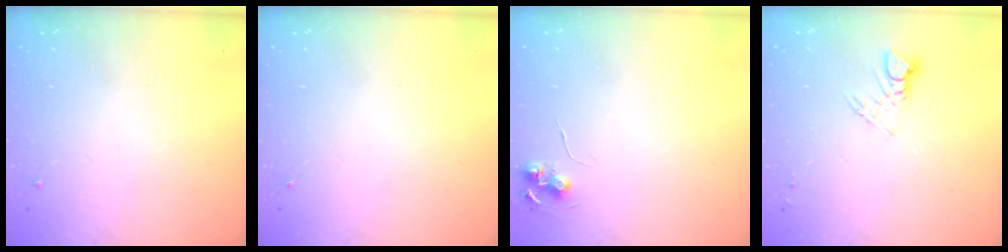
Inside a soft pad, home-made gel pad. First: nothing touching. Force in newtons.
{"total": 0.0}
{"total": 6.0, "press": 6.0, "slide": 0.4}
{"total": 4.5, "press": 4.5, "slide": 0.5}